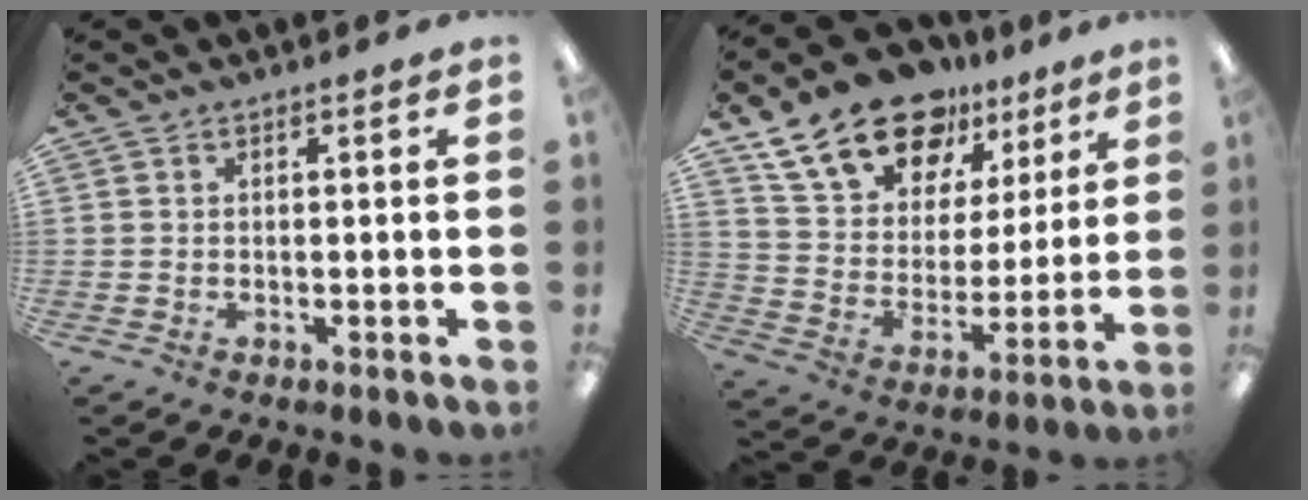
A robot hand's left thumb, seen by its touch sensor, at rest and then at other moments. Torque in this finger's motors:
{"motor_torque": [0.40, 0.40, 1.29, -1.48, 0.18]}